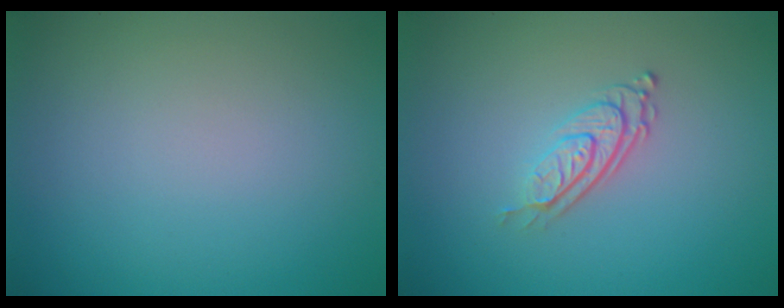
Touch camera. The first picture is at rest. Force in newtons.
{"total": 3.1, "press": 2.0, "slide": 2.4}